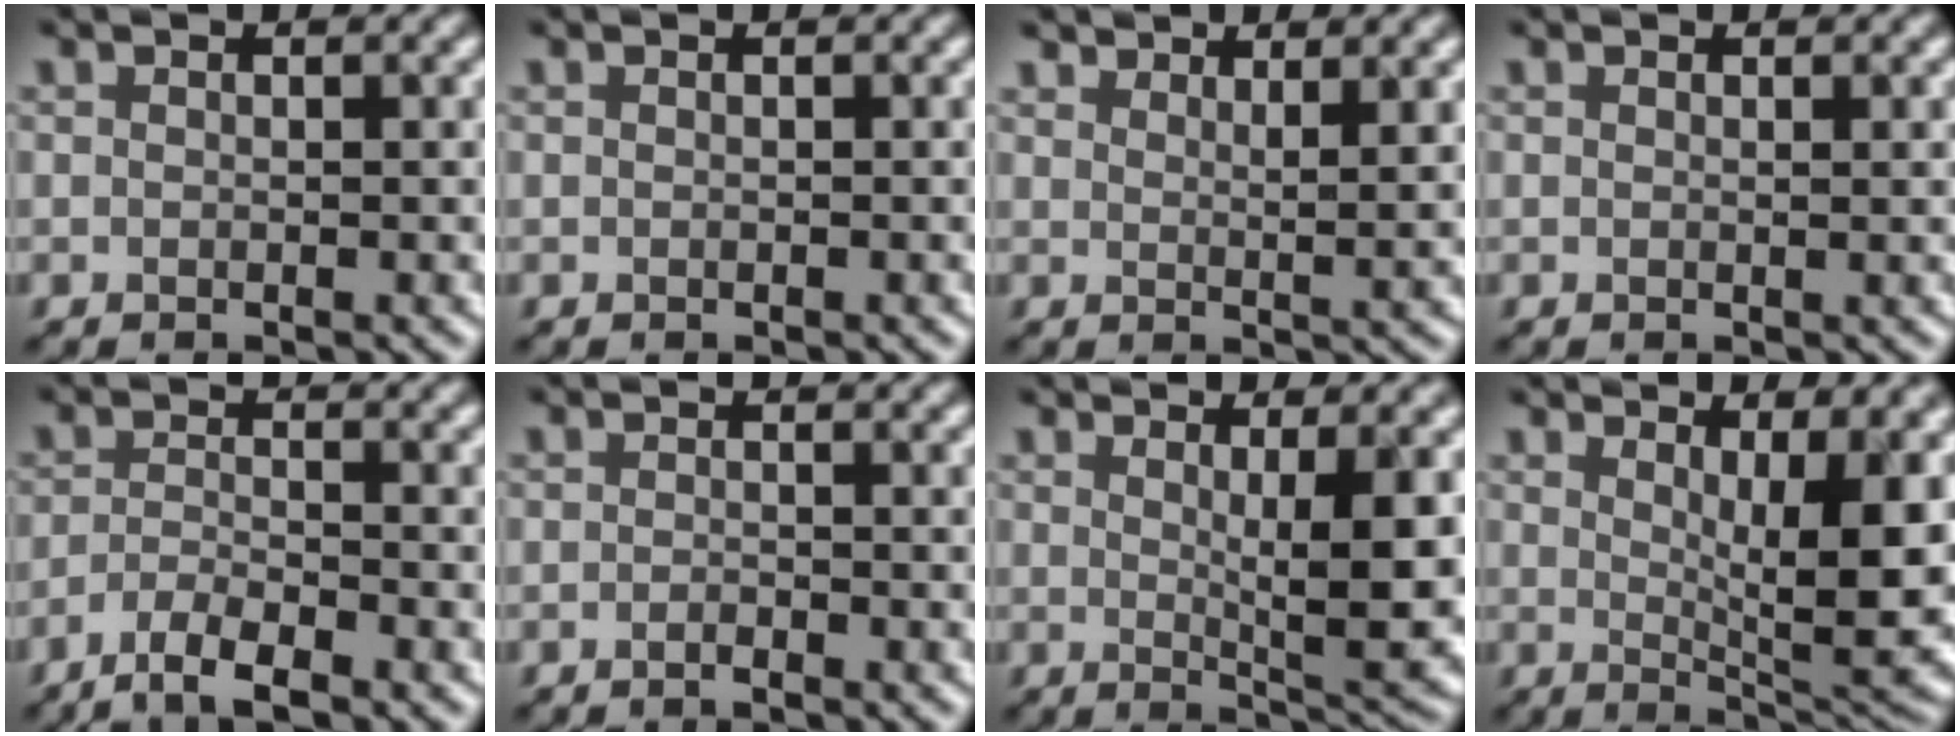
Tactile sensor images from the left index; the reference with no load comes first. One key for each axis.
{"total": 0.0}
{"total": 2.7, "fx": 2.4, "fy": 0.6, "fz": 1.1, "tx": -0.013, "ty": -0.001, "tz": 0.042}
{"total": 0.6, "fx": 0.3, "fy": 0.2, "fz": 0.5, "tx": 0.000, "ty": 0.001, "tz": 0.002}
{"total": 3.4, "fx": -2.6, "fy": 0.6, "fz": 2.2, "tx": -0.042, "ty": -0.002, "tz": -0.055}
{"total": 0.8, "fx": -0.7, "fy": 0.1, "fz": 0.3, "tx": -0.005, "ty": -0.002, "tz": -0.014}
{"total": 5.9, "fx": 1.2, "fy": 1.4, "fz": 5.6, "tx": -0.081, "ty": -0.014, "tz": 0.024}
{"total": 9.8, "fx": 2.3, "fy": 3.2, "fz": 9.0, "tx": -0.119, "ty": -0.015, "tz": 0.041}